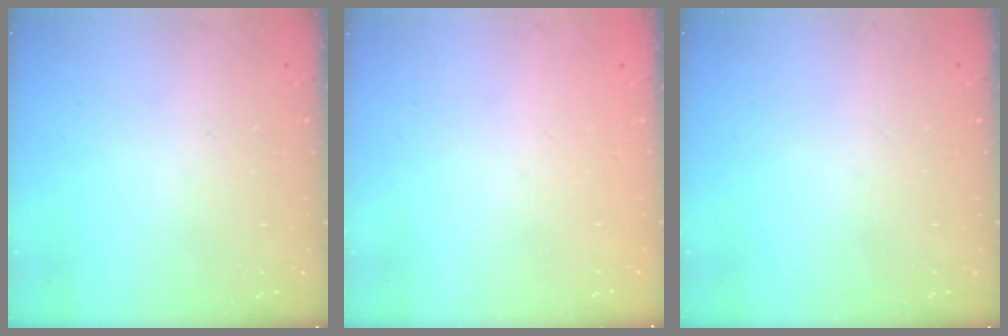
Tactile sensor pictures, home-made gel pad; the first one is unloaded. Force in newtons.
{"total": 0.0}
{"total": 0.0}